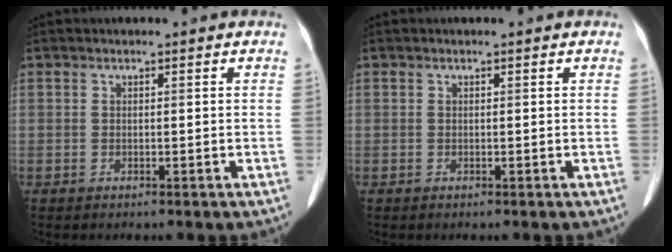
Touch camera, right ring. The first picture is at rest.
{"total": 0.0}